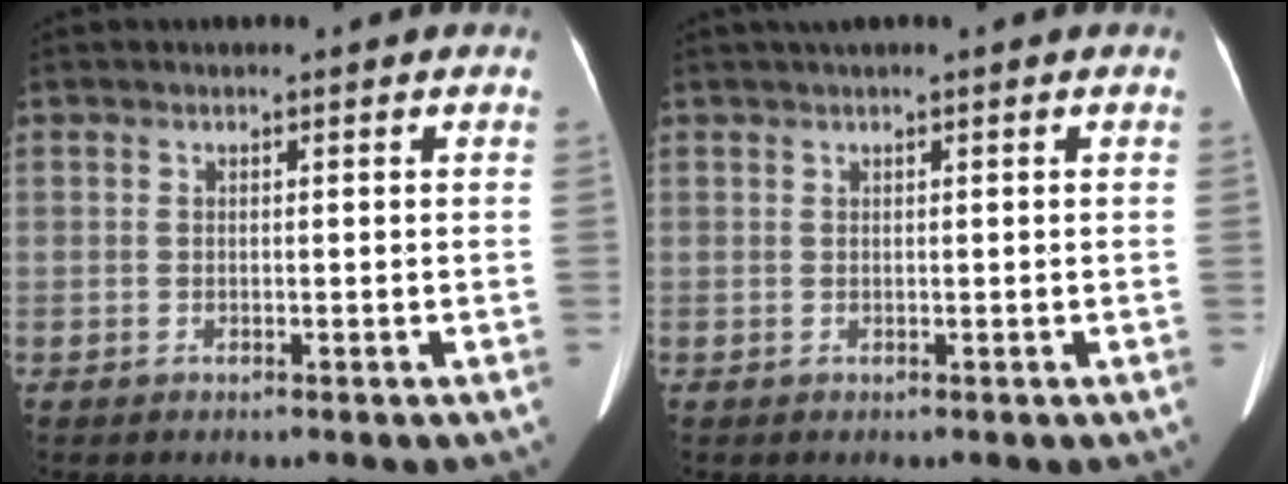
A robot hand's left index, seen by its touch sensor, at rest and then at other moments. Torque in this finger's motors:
{"motor_torque": [0.21, -0.14, 0.00, 0.04]}